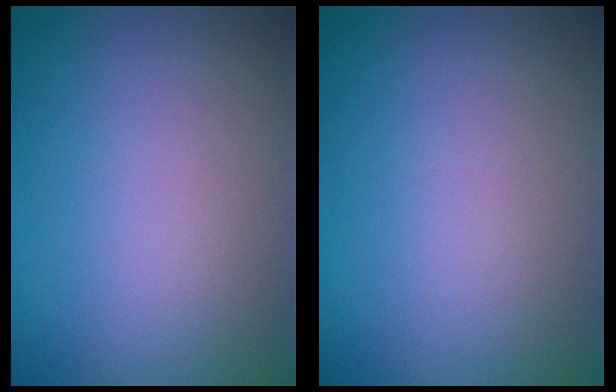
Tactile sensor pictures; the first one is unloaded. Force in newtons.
{"total": 0.0}